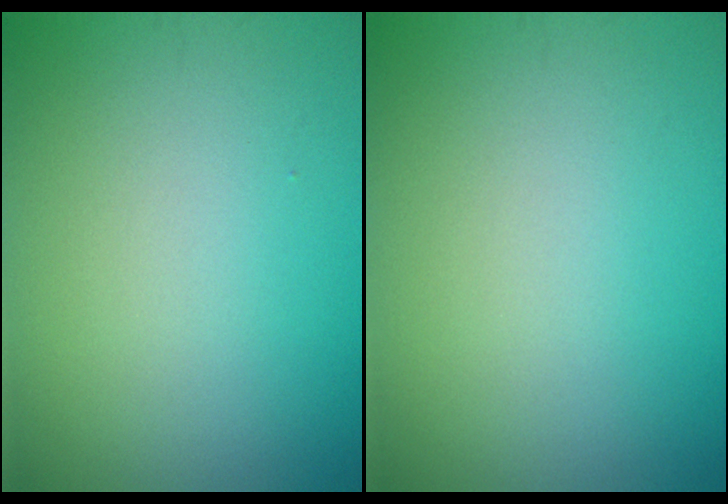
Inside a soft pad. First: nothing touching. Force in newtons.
{"total": 0.0}